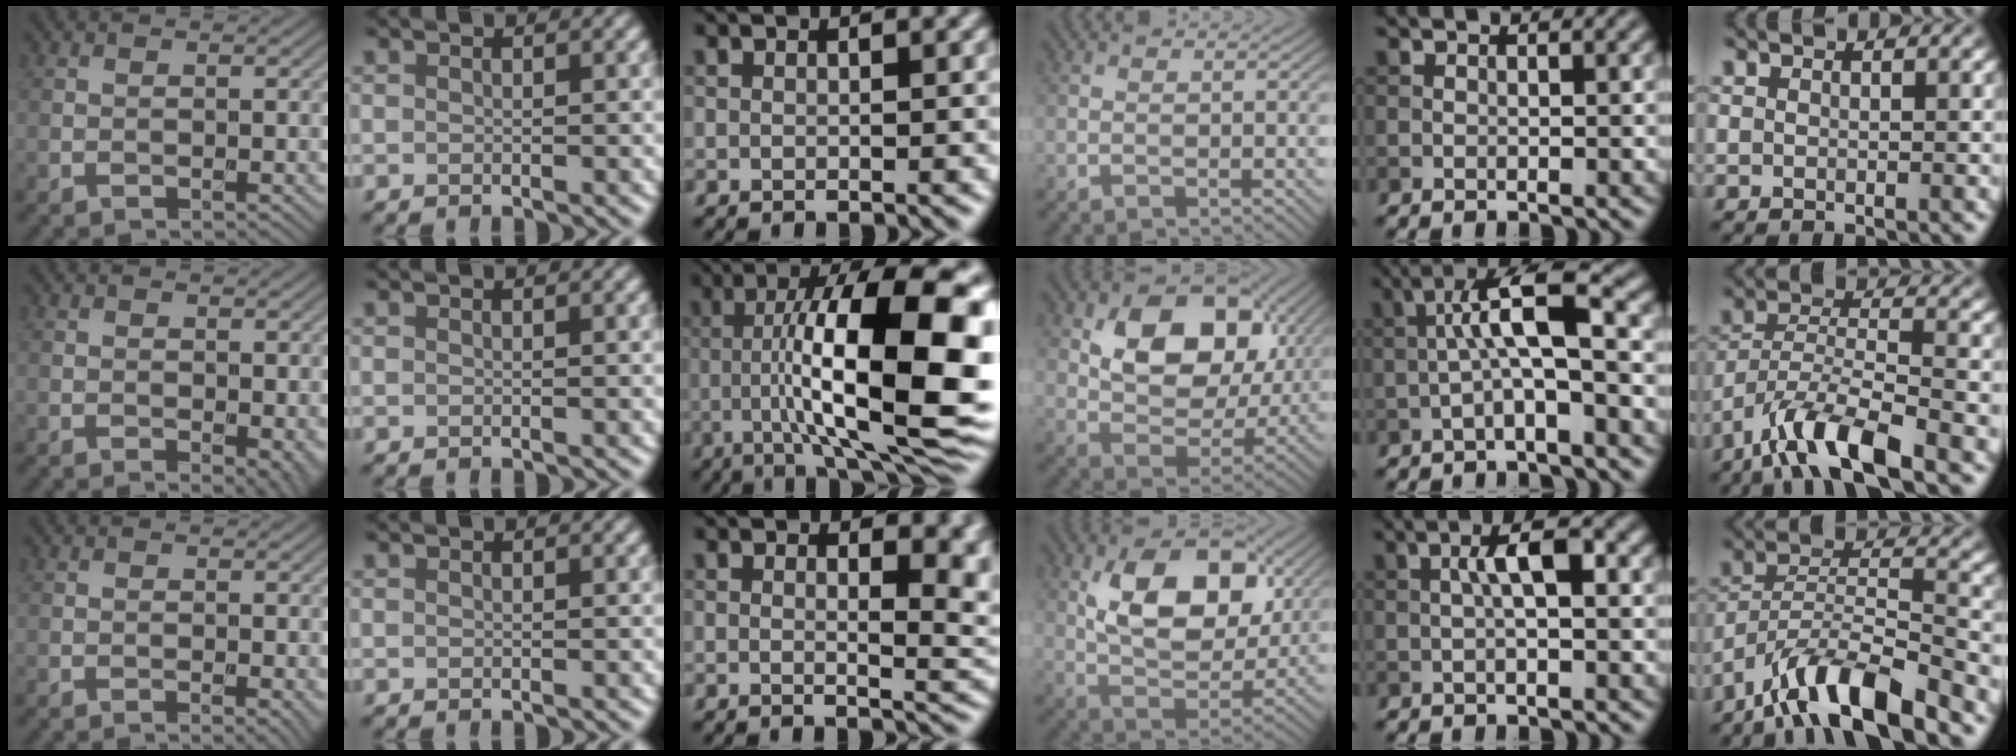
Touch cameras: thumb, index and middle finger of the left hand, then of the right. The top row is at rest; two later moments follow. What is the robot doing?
{"motion": "unscrew", "object": "dispenser bottle"}